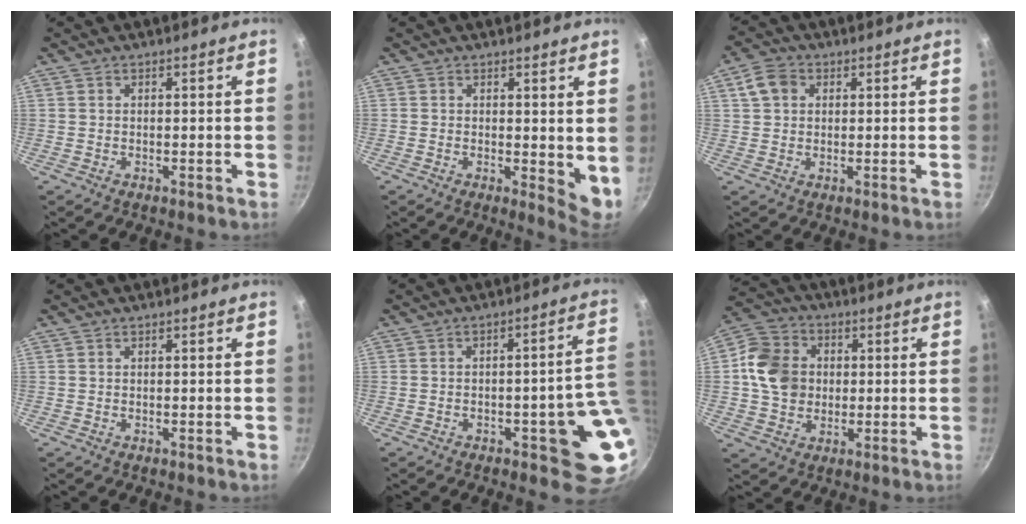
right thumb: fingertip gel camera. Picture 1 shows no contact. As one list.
[{"total": 5.0, "force": [1.1, 2.0, 4.4], "torque": [-0.056, -0.013, 0.015]}, {"total": 5.2, "force": [1.6, 4.1, 2.7], "torque": [-0.037, 0.007, 0.022]}, {"total": 0.0}, {"total": 12.3, "force": [-2.1, 4.2, 11.4], "torque": [-0.089, 0.018, -0.024]}, {"total": 11.7, "force": [0.9, 9.9, 6.1], "torque": [-0.088, 0.011, 0.004]}]